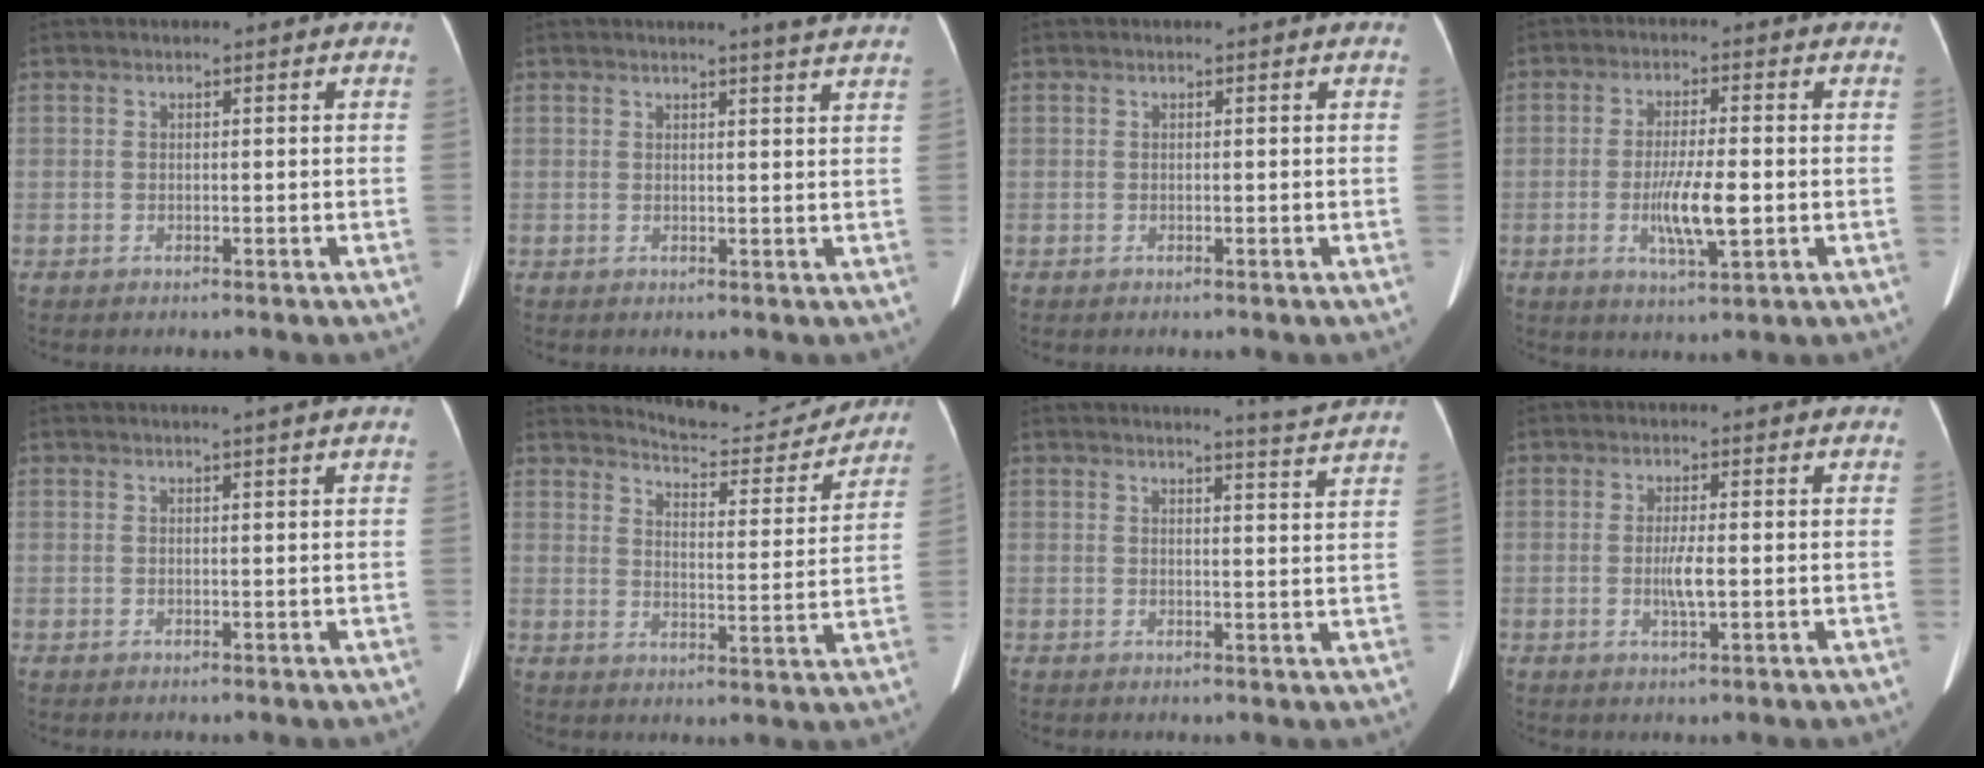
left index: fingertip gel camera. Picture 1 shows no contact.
{"total": 4.1, "force": [3.7, -0.6, 1.8], "torque": [-0.025, -0.022, 0.024]}
{"total": 0.0}
{"total": 6.8, "force": [-1.9, 1.0, 6.4], "torque": [-0.122, -0.031, -0.034]}
{"total": 2.4, "force": [1.9, -0.7, 1.2], "torque": [-0.014, -0.013, 0.018]}
{"total": 13.3, "force": [12.9, 1.9, 2.2], "torque": [-0.023, -0.046, 0.159]}
{"total": 4.8, "force": [4.4, -1.8, 0.5], "torque": [-0.021, -0.050, 0.045]}
{"total": 2.9, "force": [-0.6, 0.3, 2.8], "torque": [-0.054, -0.015, -0.010]}